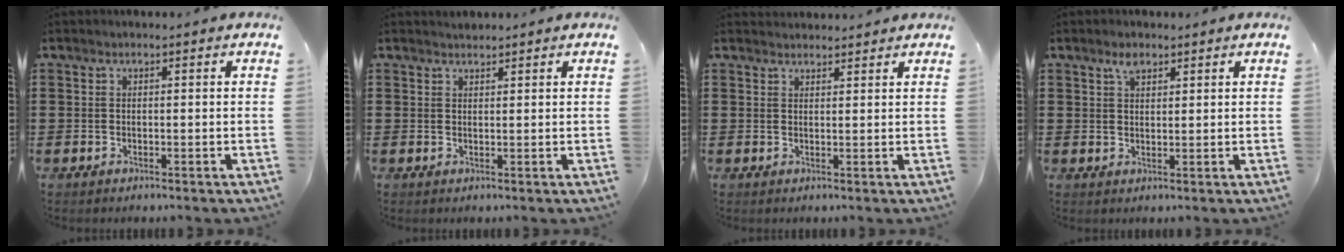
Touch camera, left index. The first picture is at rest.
{"total": 1.1, "force": [1.1, 0.2, 0.1], "torque": [-0.003, 0.000, 0.020]}
{"total": 1.7, "force": [1.7, 0.3, -0.1], "torque": [-0.002, 0.001, 0.034]}
{"total": 2.5, "force": [1.8, 1.1, 1.2], "torque": [-0.021, -0.001, 0.033]}